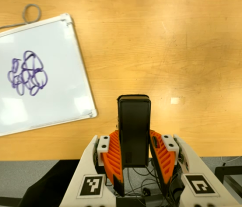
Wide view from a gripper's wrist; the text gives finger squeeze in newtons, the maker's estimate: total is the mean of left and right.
{"total": 5.3, "left": 3.7, "right": 6.8}